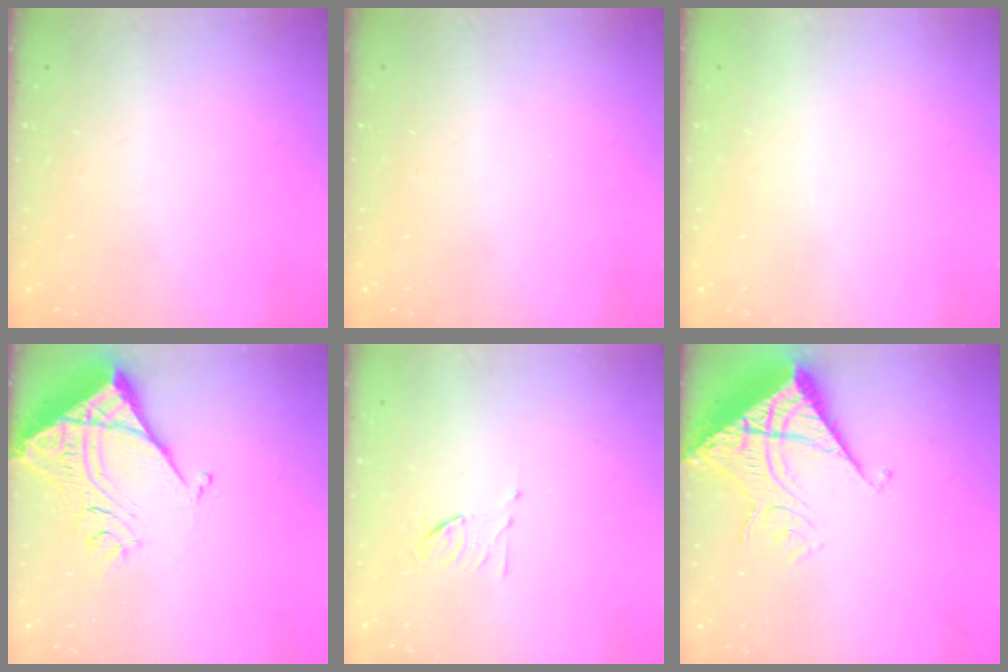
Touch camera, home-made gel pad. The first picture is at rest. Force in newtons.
{"total": 0.0}
{"total": 1.5, "press": 1.5, "slide": 0.1}
{"total": 9.6, "press": 9.5, "slide": 1.1}
{"total": 6.3, "press": 6.2, "slide": 1.0}
{"total": 16.2, "press": 16.1, "slide": 2.1}